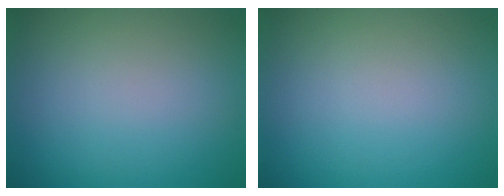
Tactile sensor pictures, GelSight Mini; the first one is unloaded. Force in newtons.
{"total": 0.0}